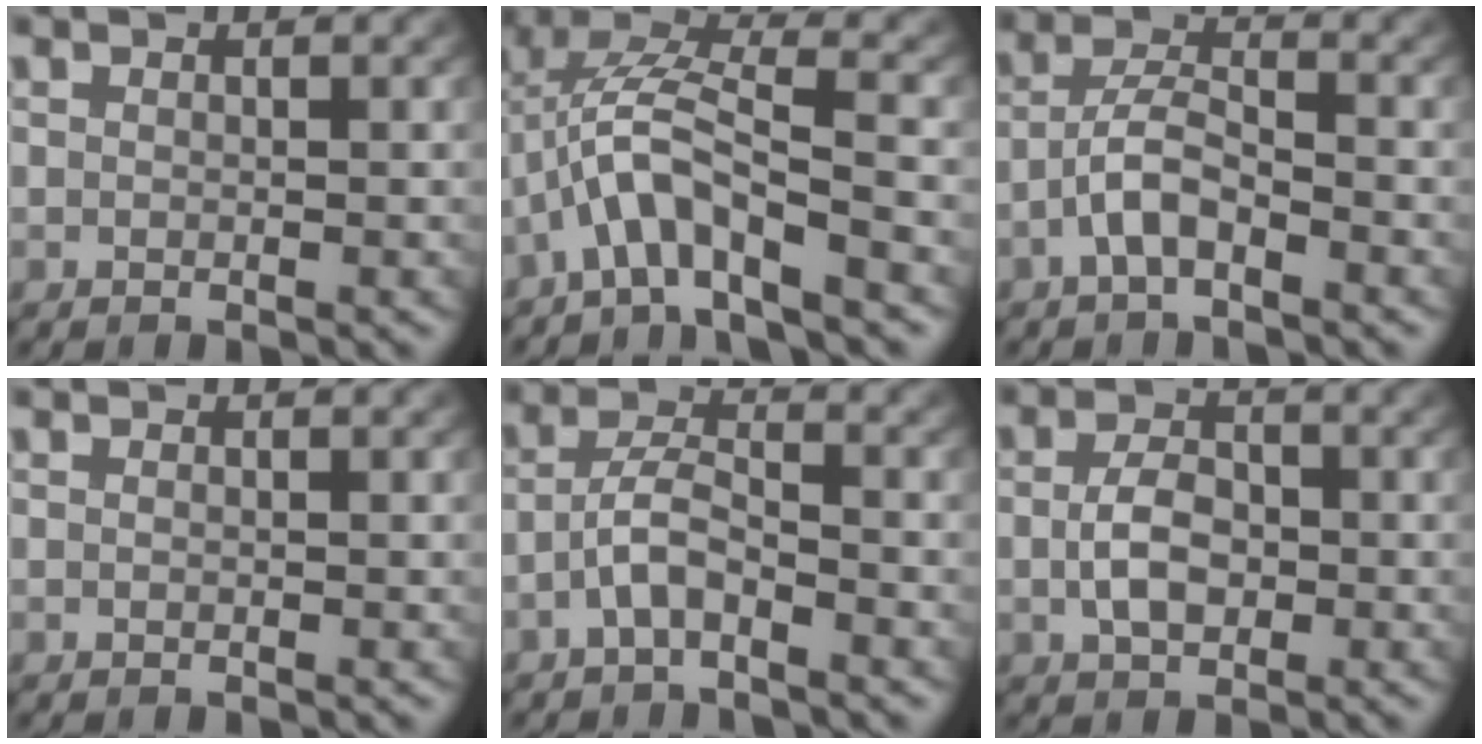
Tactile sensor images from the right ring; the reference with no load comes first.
{"total": 5.9, "force": [0.0, 3.3, 4.8], "torque": [-0.115, -0.014, 0.000]}
{"total": 3.4, "force": [-2.0, 1.5, 2.3], "torque": [-0.043, -0.005, -0.037]}
{"total": 0.0}
{"total": 3.1, "force": [-2.0, 1.3, 2.1], "torque": [-0.038, -0.004, -0.036]}
{"total": 3.5, "force": [-0.7, 2.1, 2.7], "torque": [-0.049, -0.008, -0.004]}